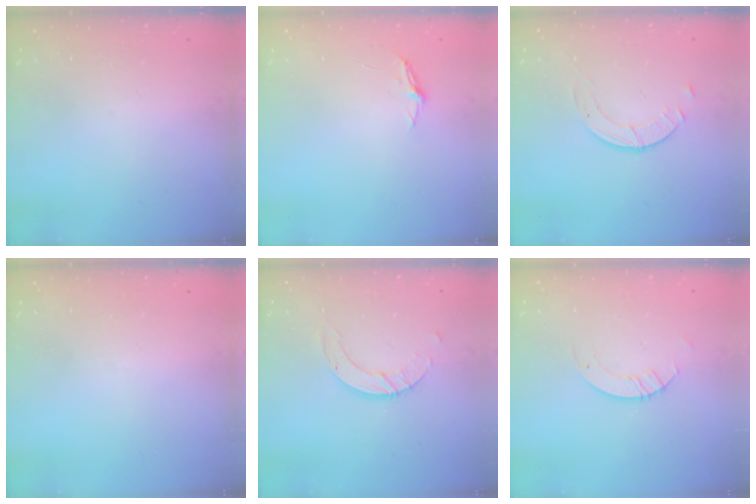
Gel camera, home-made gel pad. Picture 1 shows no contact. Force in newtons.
{"total": 3.7, "press": 3.7, "slide": 0.4}
{"total": 1.8, "press": 1.8, "slide": 0.2}
{"total": 0.0}
{"total": 6.5, "press": 6.5, "slide": 0.5}
{"total": 3.3, "press": 3.3, "slide": 0.2}